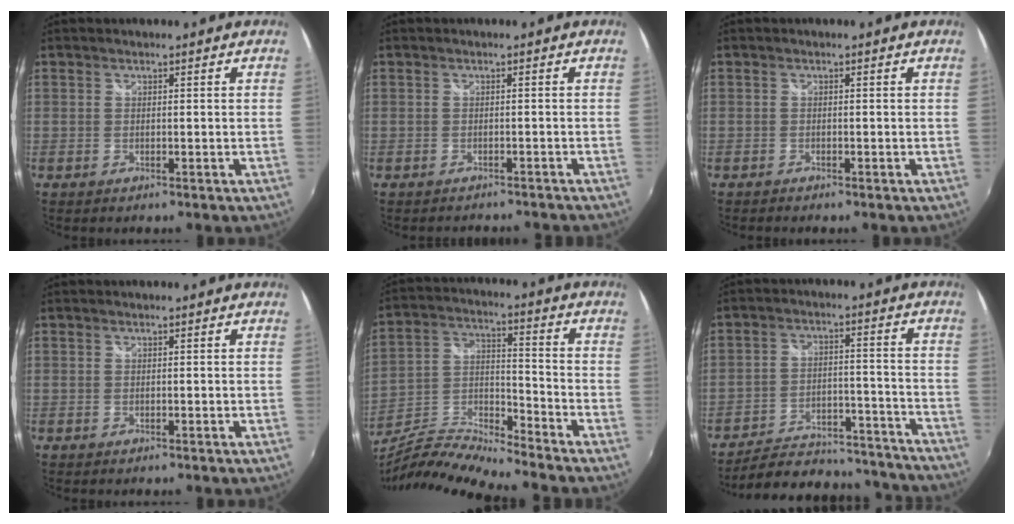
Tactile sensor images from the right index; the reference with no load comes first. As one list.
[{"total": 5.0, "force": [-4.7, 1.2, 1.4], "torque": [-0.030, -0.013, -0.059]}, {"total": 1.0, "force": [-1.0, 0.2, 0.1], "torque": [-0.007, -0.009, -0.017]}, {"total": 0.0}, {"total": 10.9, "force": [-9.8, 0.5, 4.8], "torque": [-0.106, 0.001, -0.194]}, {"total": 22.4, "force": [-20.2, 6.7, 6.7], "torque": [-0.129, 0.023, -0.254]}]